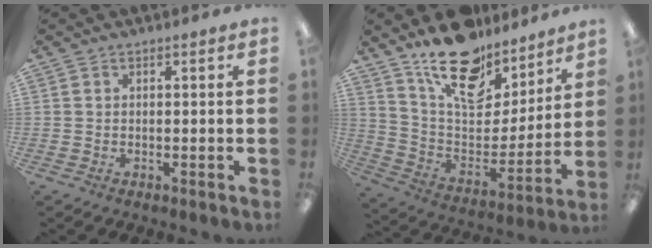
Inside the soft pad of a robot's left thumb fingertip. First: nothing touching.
{"total": 20.1, "force": [15.0, 9.7, 9.3], "torque": [-0.150, -0.105, 0.268]}